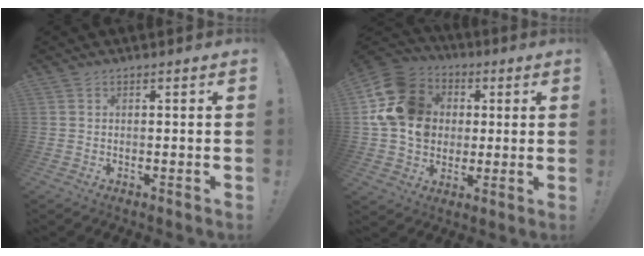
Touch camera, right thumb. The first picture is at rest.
{"total": 18.0, "force": [2.6, 15.3, 9.1], "torque": [-0.155, 0.000, 0.060]}